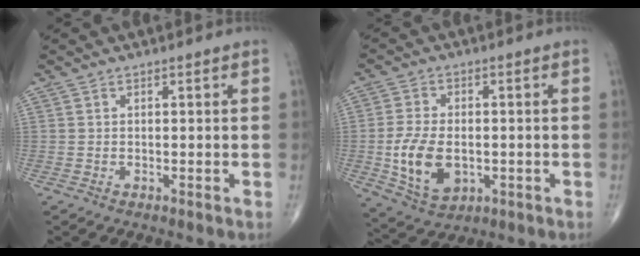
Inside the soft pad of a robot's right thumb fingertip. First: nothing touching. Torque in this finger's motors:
{"motor_torque": [0.13, 0.58, 0.58, 0.52, 0.30]}